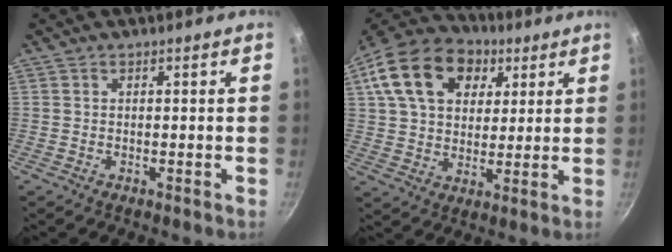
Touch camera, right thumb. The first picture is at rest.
{"total": 20.5, "force": [7.8, 14.4, 12.3], "torque": [-0.204, 0.007, 0.125]}